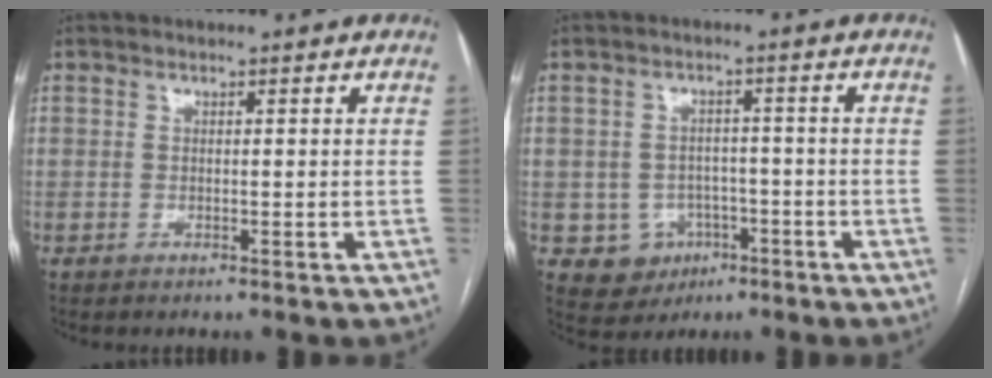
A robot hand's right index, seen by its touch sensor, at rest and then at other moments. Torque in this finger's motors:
{"motor_torque": [0.06, 0.11, -0.44, -0.09]}